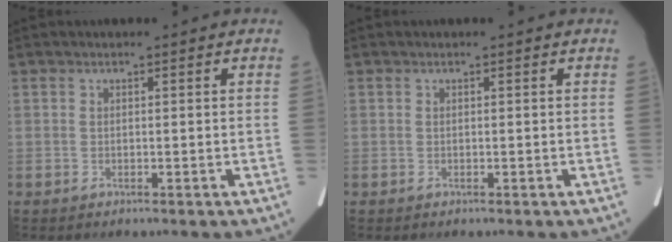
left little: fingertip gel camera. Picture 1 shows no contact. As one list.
[{"total": 0.0}]